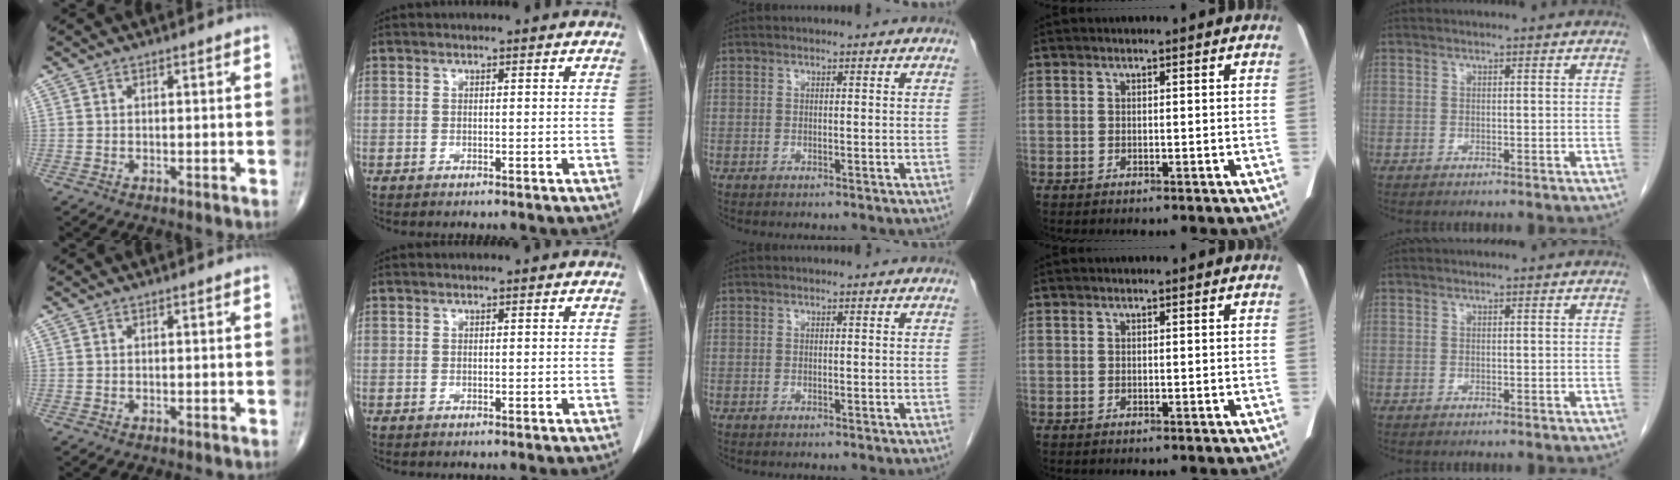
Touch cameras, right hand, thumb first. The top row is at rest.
{}